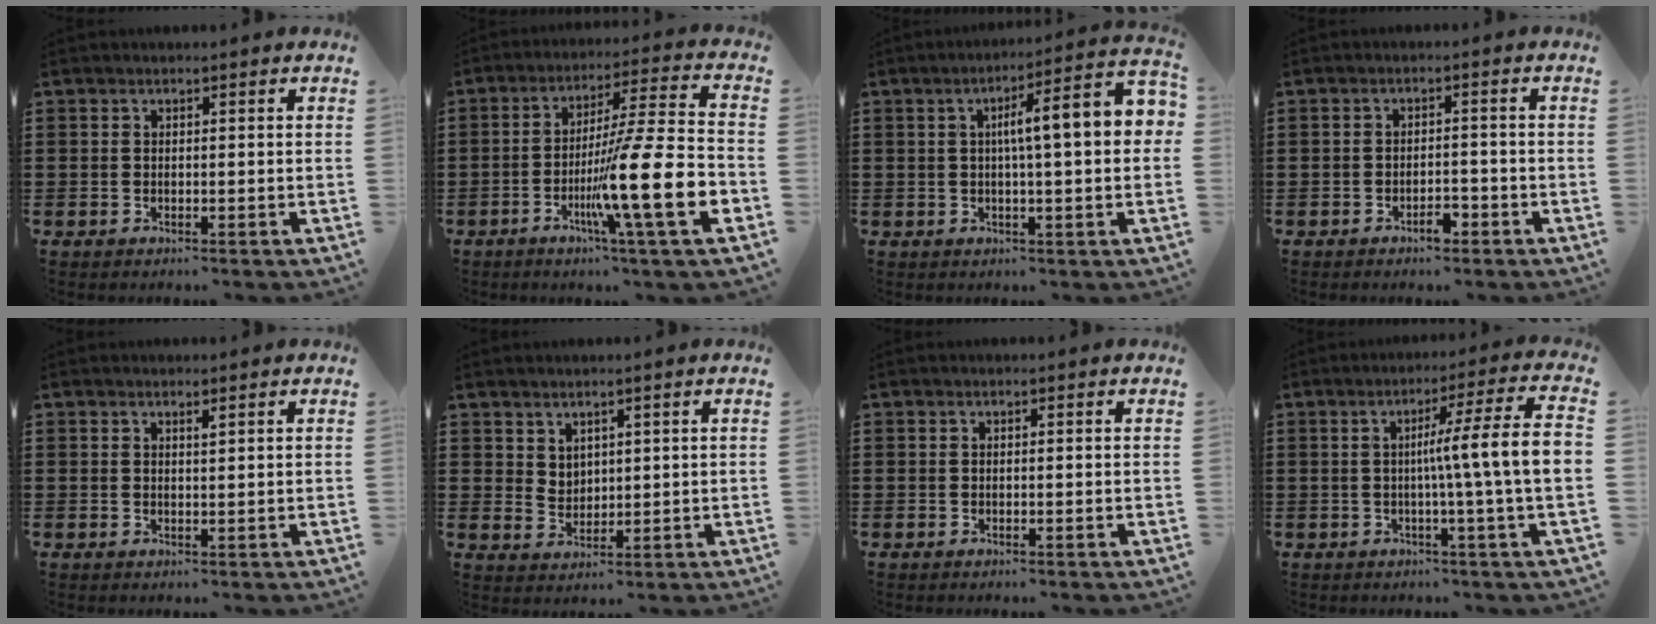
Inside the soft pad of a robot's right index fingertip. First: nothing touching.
{"total": 16.8, "force": [-5.8, 1.2, 15.8], "torque": [-0.251, -0.010, -0.098]}
{"total": 8.4, "force": [0.9, 1.0, 8.3], "torque": [-0.139, -0.004, 0.005]}
{"total": 2.8, "force": [-2.2, 1.0, 1.4], "torque": [-0.026, 0.004, -0.042]}
{"total": 0.8, "force": [0.6, 0.1, 0.4], "torque": [-0.010, -0.001, 0.013]}
{"total": 2.7, "force": [2.2, 1.6, 0.3], "torque": [-0.014, 0.001, 0.044]}
{"total": 0.0}
{"total": 9.1, "force": [-0.3, -0.7, 9.1], "torque": [-0.148, -0.013, -0.016]}